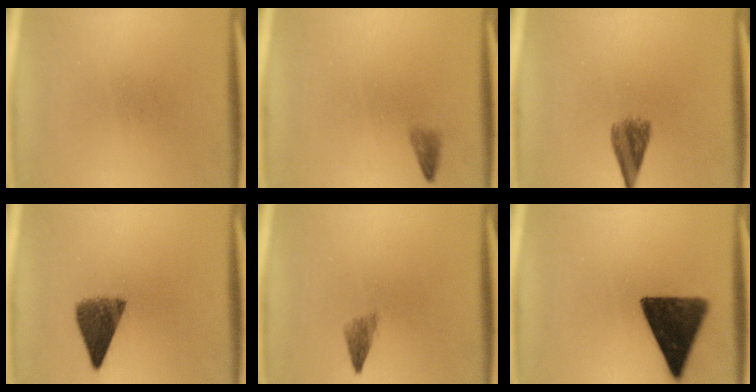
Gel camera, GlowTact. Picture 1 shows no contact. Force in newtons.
{"total": 1.2}
{"total": 4.3}
{"total": 6.9}
{"total": 1.9}
{"total": 13.3}